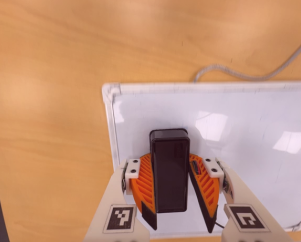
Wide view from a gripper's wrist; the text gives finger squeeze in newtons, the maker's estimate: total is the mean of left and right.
{"total": 9.7, "left": 11.1, "right": 8.4}